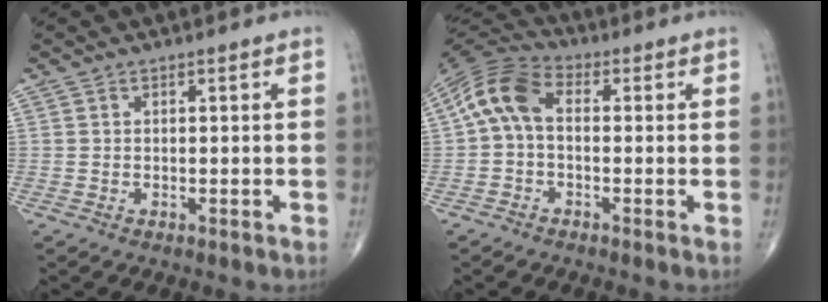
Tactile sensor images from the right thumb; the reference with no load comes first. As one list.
[{"total": 9.1, "force": [0.2, 5.7, 7.1], "torque": [-0.134, 0.027, -0.012]}]